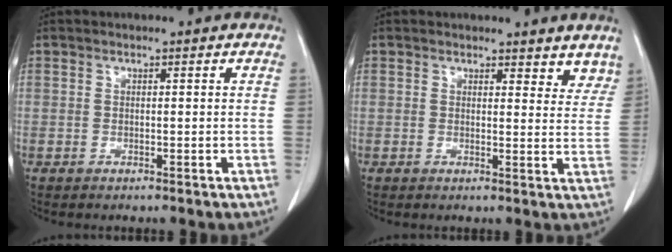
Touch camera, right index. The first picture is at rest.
{"total": 5.7, "force": [5.0, 2.3, 1.6], "torque": [0.006, -0.013, 0.048]}